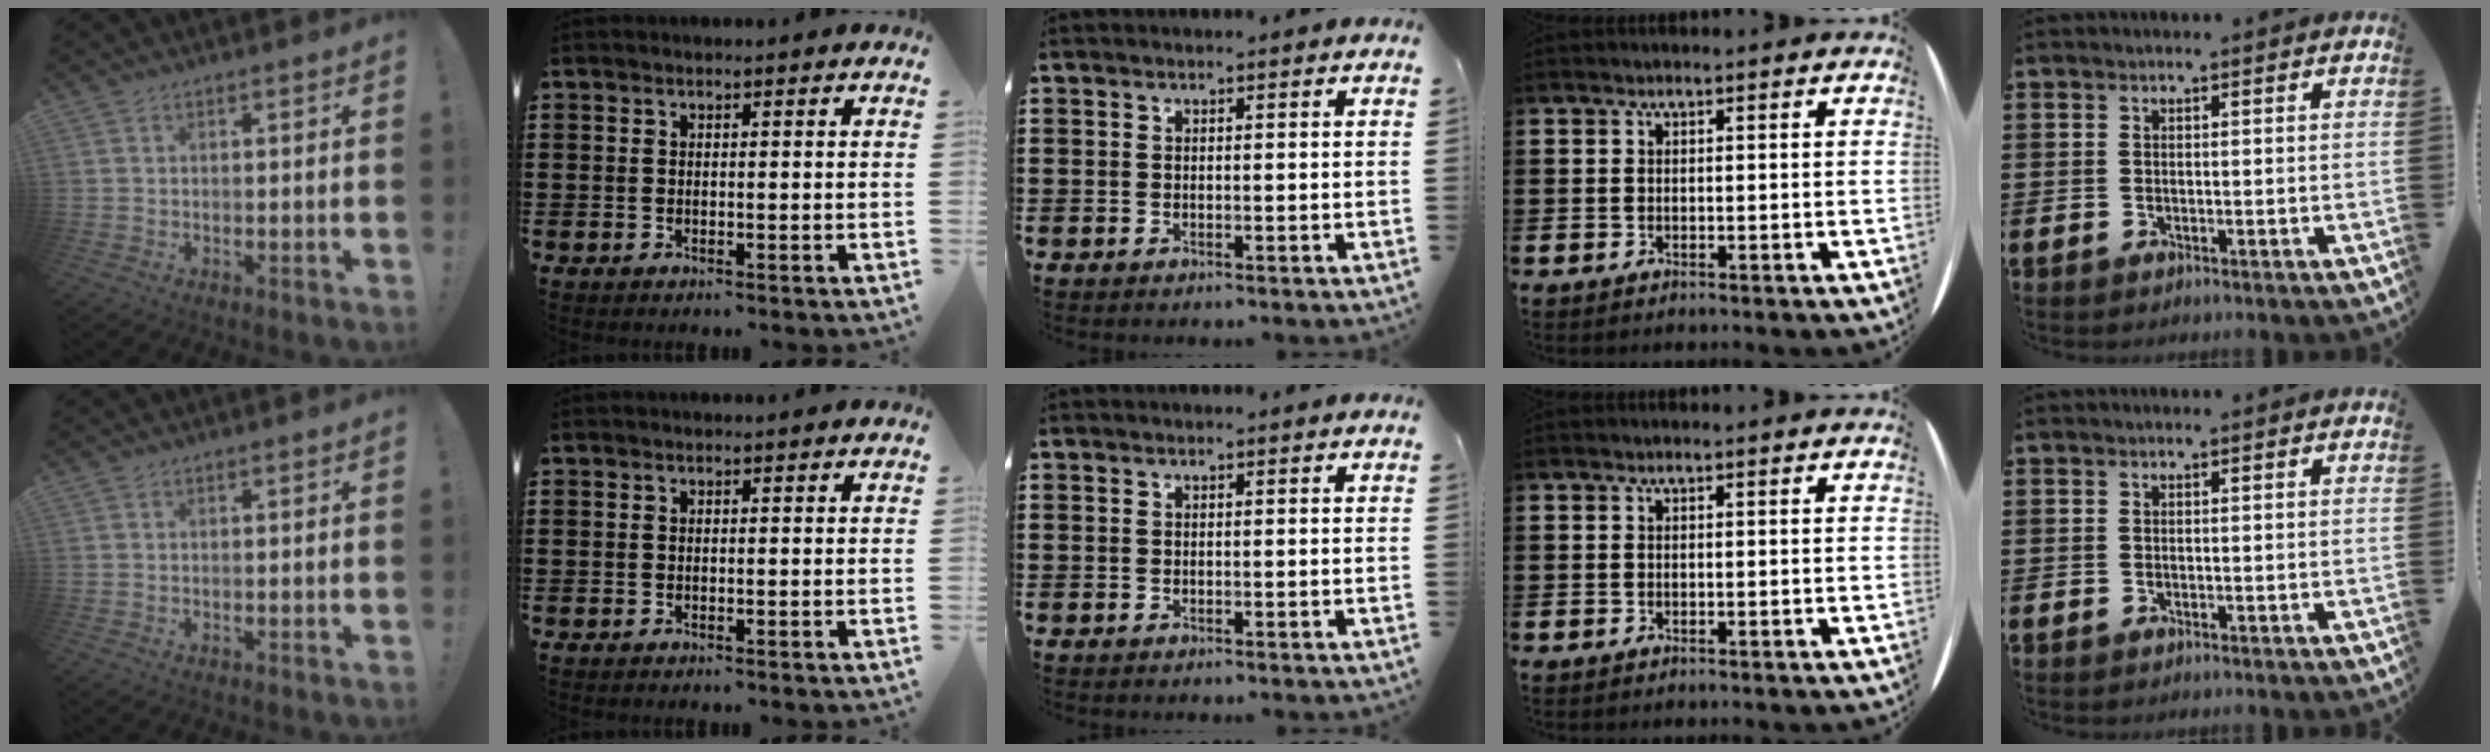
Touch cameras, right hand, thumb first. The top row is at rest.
{}